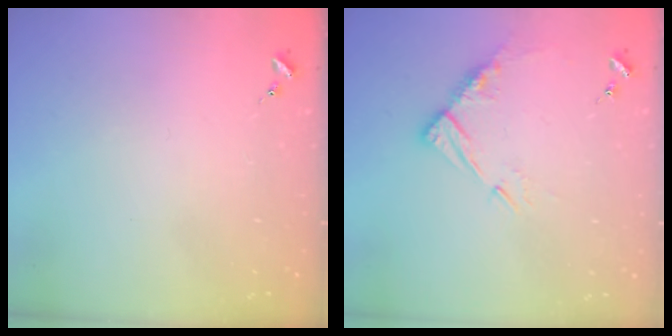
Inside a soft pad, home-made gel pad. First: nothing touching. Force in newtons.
{"total": 10.2, "press": 10.1, "slide": 0.9}